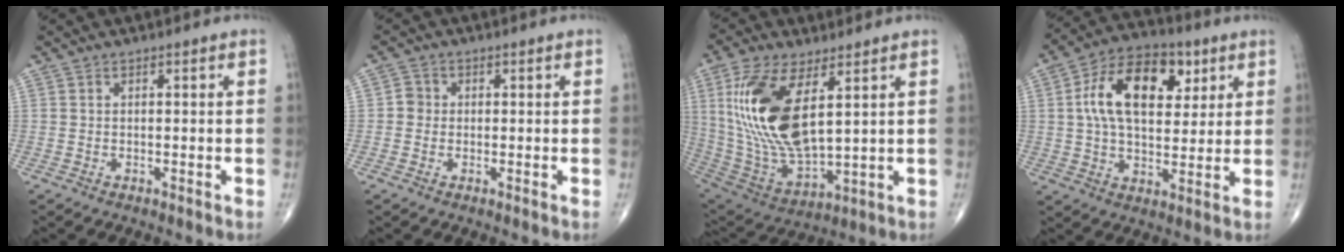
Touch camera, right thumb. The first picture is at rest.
{"total": 2.2, "force": [-0.1, 2.1, 0.7], "torque": [0.003, 0.007, -0.007]}
{"total": 20.3, "force": [5.7, 9.1, 17.3], "torque": [-0.351, -0.029, 0.119]}
{"total": 16.8, "force": [4.8, 9.9, 12.7], "torque": [-0.190, 0.004, 0.074]}